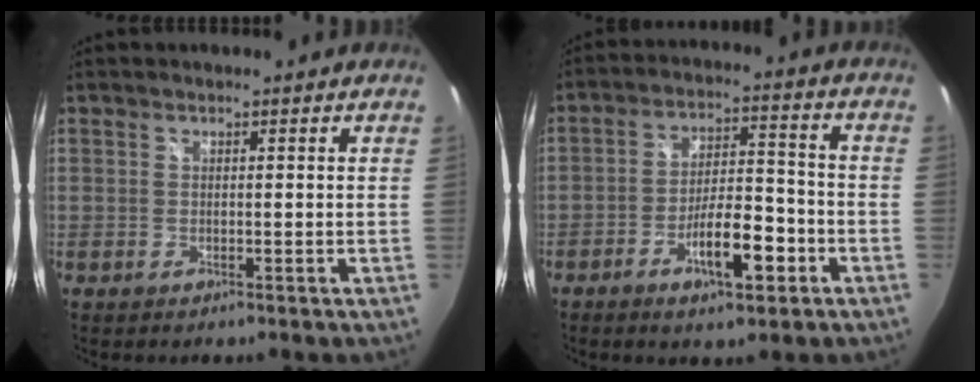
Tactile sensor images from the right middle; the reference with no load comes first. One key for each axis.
{"total": 9.8, "fx": -4.9, "fy": 3.1, "fz": 7.9, "tx": -0.142, "ty": 0.011, "tz": -0.073}